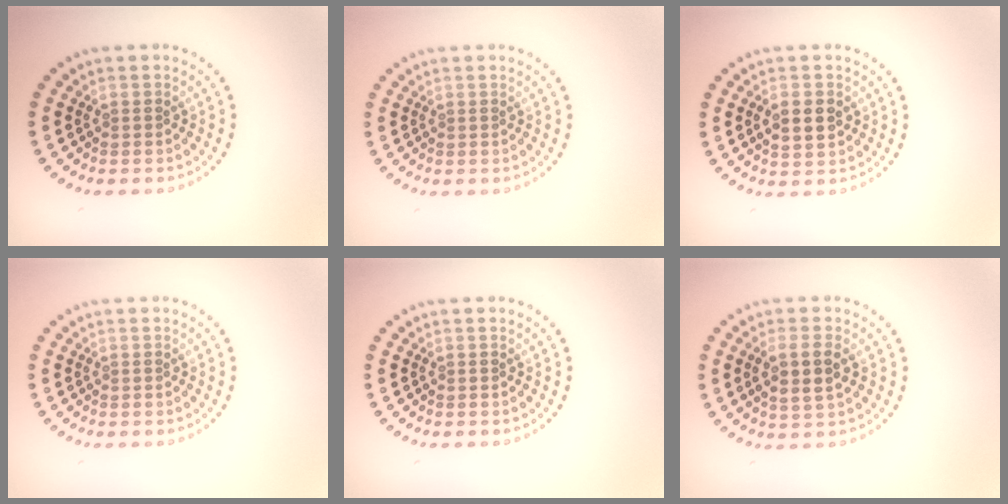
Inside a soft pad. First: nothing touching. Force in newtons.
{"total": 0.0}
{"total": 2.7, "press": 2.7, "slide": 0.2}
{"total": 0.0}
{"total": 0.0}
{"total": 3.0, "press": 2.9, "slide": 0.8}